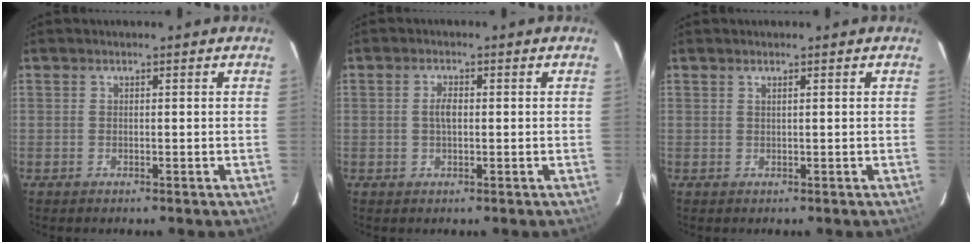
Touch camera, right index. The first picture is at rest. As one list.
[{"total": 2.3, "force": [0.0, 1.2, 1.9], "torque": [-0.038, 0.004, 0.000]}, {"total": 0.6, "force": [0.4, -0.2, 0.4], "torque": [-0.010, -0.003, 0.005]}]